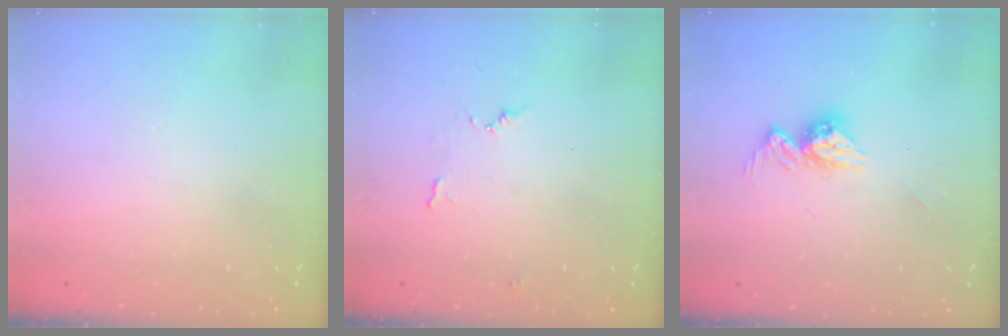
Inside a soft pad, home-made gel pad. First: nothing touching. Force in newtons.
{"total": 5.9, "press": 5.9, "slide": 0.4}
{"total": 9.4, "press": 9.4, "slide": 0.8}